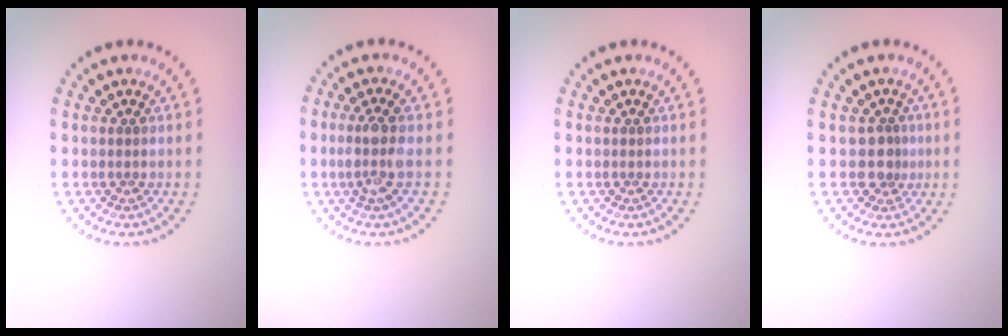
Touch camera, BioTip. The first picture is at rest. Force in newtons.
{"total": 2.6, "press": 2.2, "slide": 1.5}
{"total": 0.0}
{"total": 1.9, "press": 1.5, "slide": 1.2}